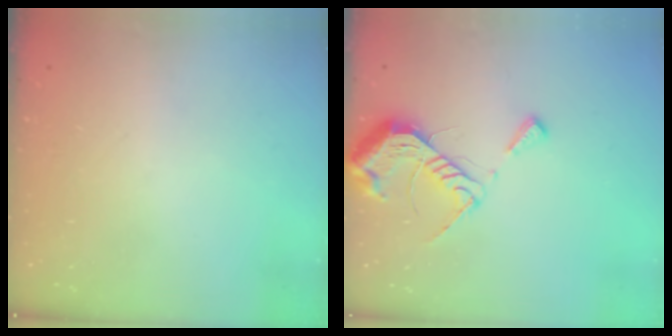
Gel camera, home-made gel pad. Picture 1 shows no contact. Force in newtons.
{"total": 10.0, "press": 10.0, "slide": 0.7}